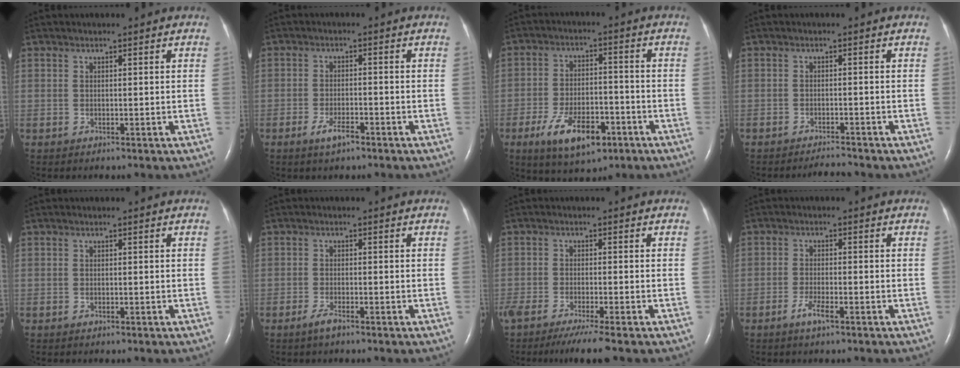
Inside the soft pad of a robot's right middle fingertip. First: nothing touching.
{"total": 3.1, "force": [-2.1, 0.8, 2.2], "torque": [-0.049, -0.002, -0.039]}
{"total": 10.0, "force": [-5.3, 4.2, 7.3], "torque": [-0.140, -0.006, -0.083]}
{"total": 2.1, "force": [-2.0, -0.3, 0.1], "torque": [-0.008, -0.013, -0.032]}
{"total": 0.0}
{"total": 1.8, "force": [-1.4, 0.3, 1.2], "torque": [-0.029, -0.003, -0.028]}
{"total": 7.3, "force": [-5.8, -0.1, 4.5], "torque": [-0.071, -0.019, -0.094]}
{"total": 2.7, "force": [-1.6, 0.4, 2.1], "torque": [-0.042, -0.001, -0.033]}